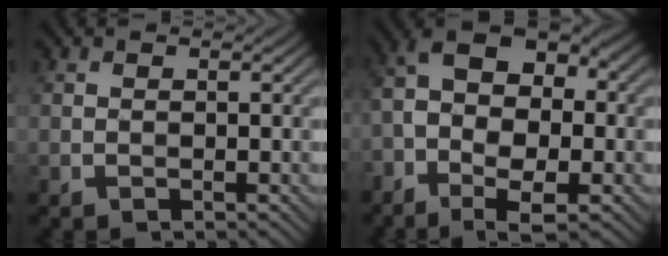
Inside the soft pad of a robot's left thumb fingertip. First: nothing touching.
{"total": 12.6, "force": [-3.4, 6.9, 10.0], "torque": [-0.193, 0.001, -0.059]}